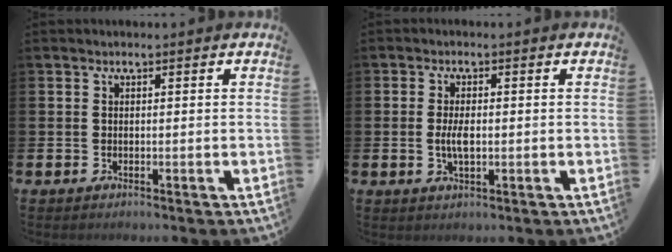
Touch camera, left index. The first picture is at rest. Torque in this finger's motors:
{"motor_torque": [0.58, 0.30, 0.10, 0.08]}